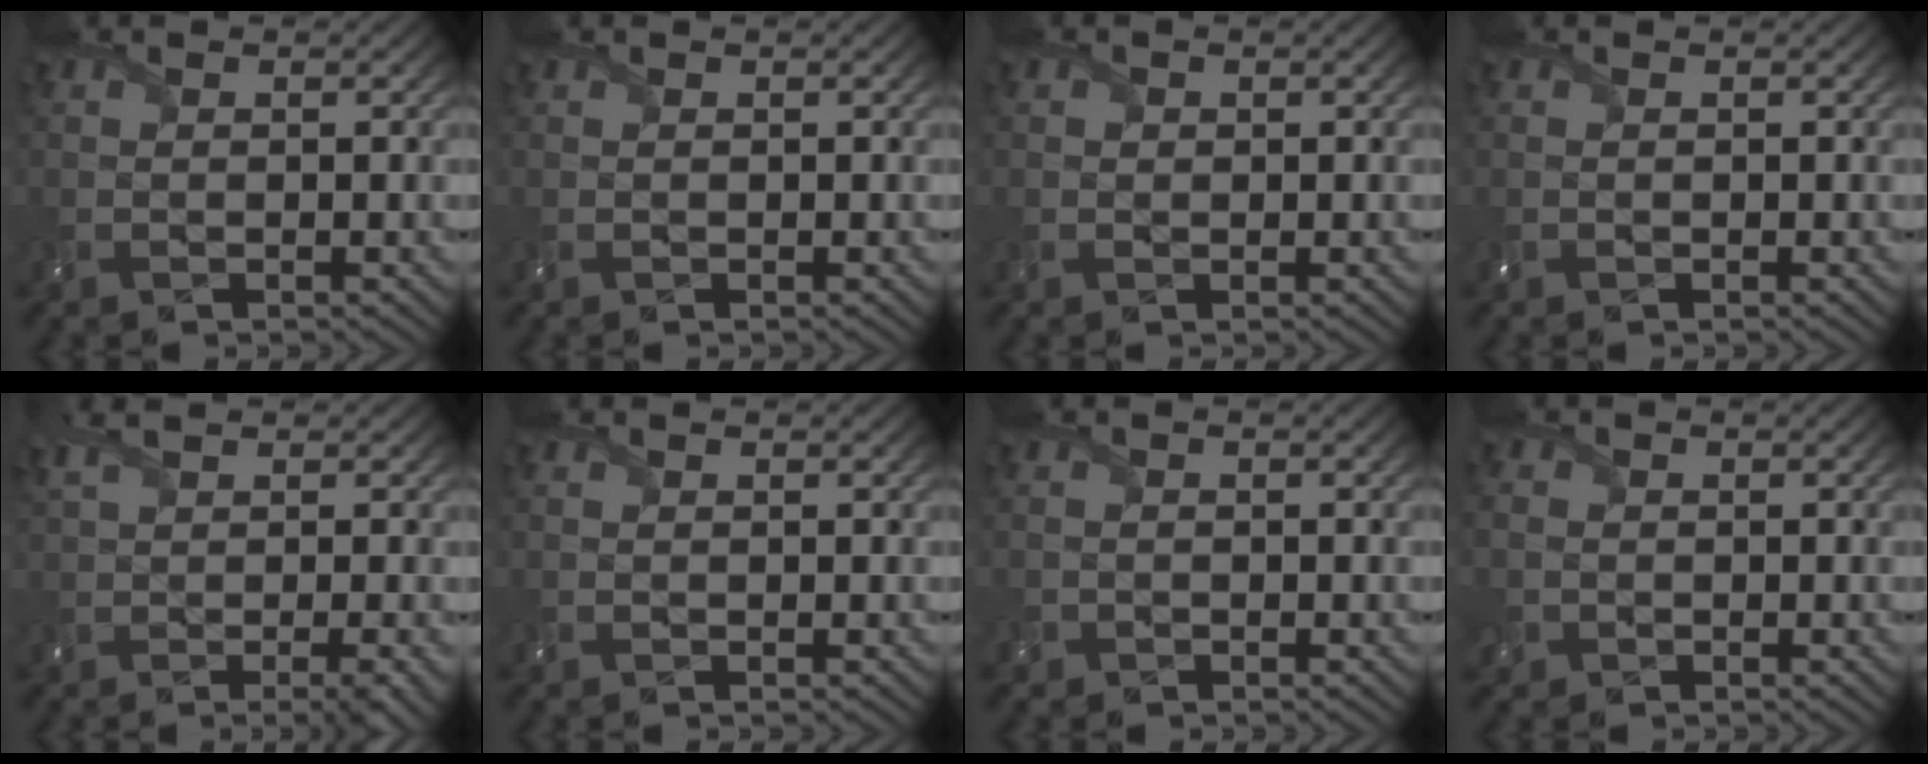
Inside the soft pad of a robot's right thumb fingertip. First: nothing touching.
{"total": 0.0}
{"total": 0.6, "force": [0.1, 0.5, 0.1], "torque": [-0.001, -0.003, 0.001]}
{"total": 0.0}
{"total": 5.7, "force": [0.0, 1.6, 5.4], "torque": [-0.085, 0.007, 0.000]}
{"total": 0.0}
{"total": 0.9, "force": [-0.6, 0.6, -0.2], "torque": [0.009, -0.004, -0.013]}
{"total": 3.0, "force": [-0.9, 2.7, 0.9], "torque": [-0.035, -0.005, -0.021]}